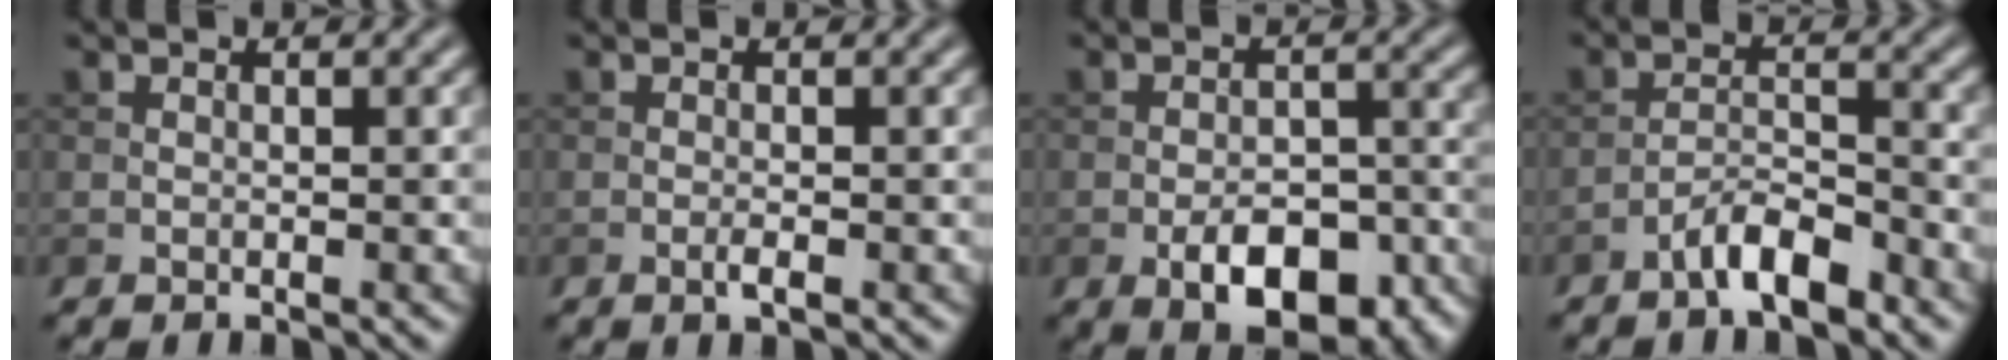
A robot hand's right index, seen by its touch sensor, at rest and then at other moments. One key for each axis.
{"total": 1.1, "fx": -0.5, "fy": 0.2, "fz": 1.0, "tx": -0.018, "ty": -0.002, "tz": -0.009}
{"total": 8.4, "fx": -4.3, "fy": 4.1, "fz": 5.9, "tx": -0.088, "ty": -0.008, "tz": -0.056}
{"total": 3.9, "fx": -2.9, "fy": 1.0, "fz": 2.5, "tx": -0.044, "ty": 0.011, "tz": -0.056}